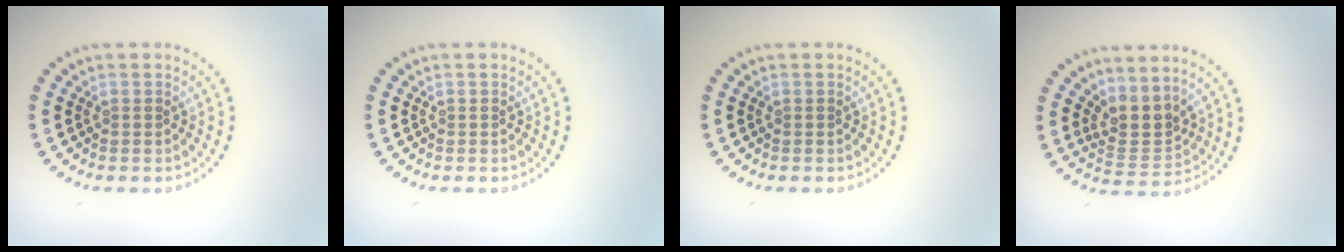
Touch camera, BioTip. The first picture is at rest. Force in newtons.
{"total": 0.0}
{"total": 0.0}
{"total": 3.0, "press": 2.1, "slide": 2.1}